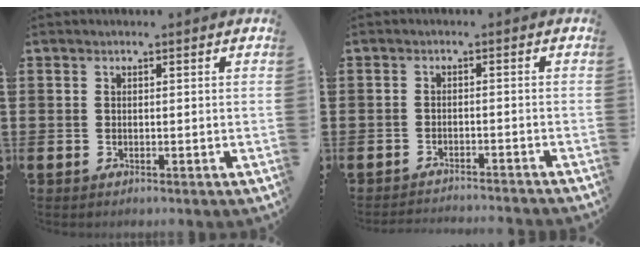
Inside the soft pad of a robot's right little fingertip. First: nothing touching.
{"total": 1.7, "force": [-1.6, -0.3, 0.0], "torque": [-0.001, 0.004, -0.034]}